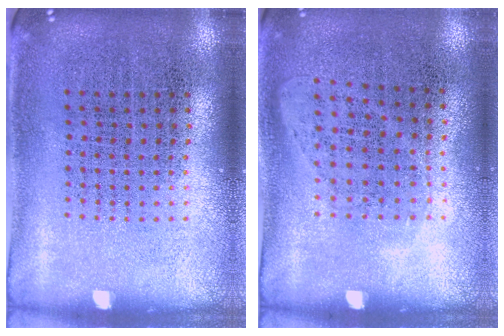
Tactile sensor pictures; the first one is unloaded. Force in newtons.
{"total": 1.1, "press": 0.9, "slide": 0.6}